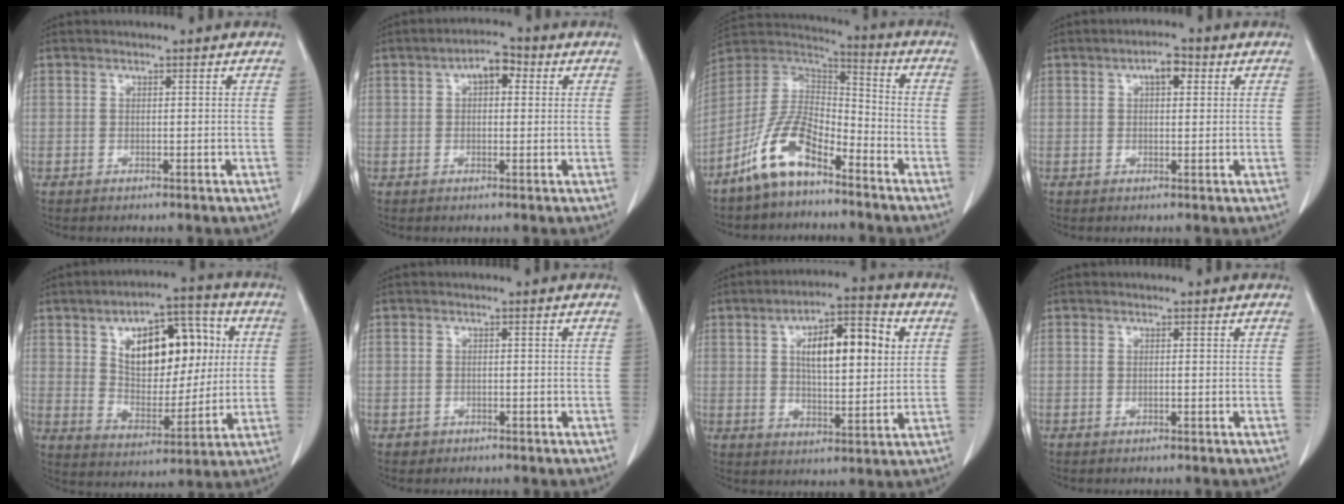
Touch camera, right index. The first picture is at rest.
{"total": 4.5, "force": [1.4, 2.3, 3.6], "torque": [-0.056, 0.021, 0.017]}
{"total": 11.8, "force": [-7.7, 4.5, 7.7], "torque": [-0.166, 0.017, -0.151]}
{"total": 3.4, "force": [1.3, 1.5, 2.8], "torque": [-0.046, 0.011, 0.018]}
{"total": 15.7, "force": [4.1, 8.1, 12.8], "torque": [-0.195, 0.029, 0.073]}
{"total": 1.4, "force": [-0.7, 1.1, -0.1], "torque": [-0.001, 0.005, -0.012]}
{"total": 13.0, "force": [3.5, 4.2, 11.8], "torque": [-0.190, 0.021, 0.054]}
{"total": 0.0}